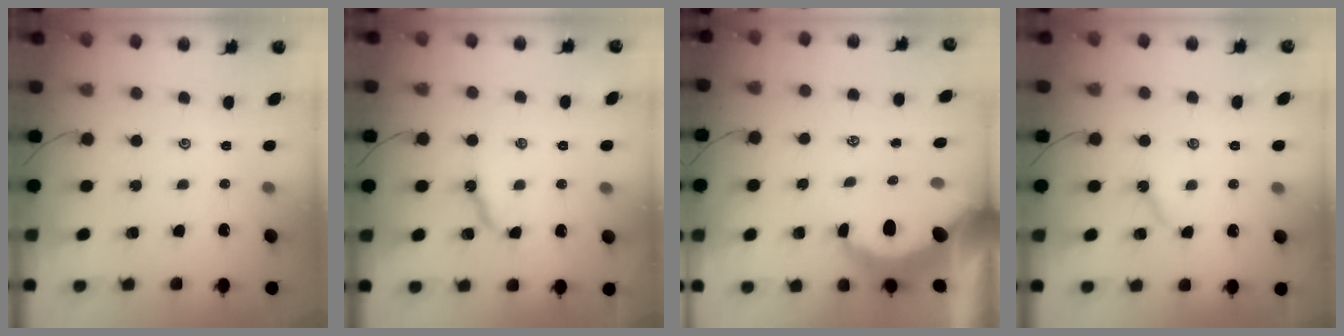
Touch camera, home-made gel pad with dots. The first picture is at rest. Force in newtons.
{"total": 8.2, "press": 8.2, "slide": 0.8}
{"total": 8.7, "press": 8.6, "slide": 0.8}
{"total": 3.7, "press": 3.7, "slide": 0.4}